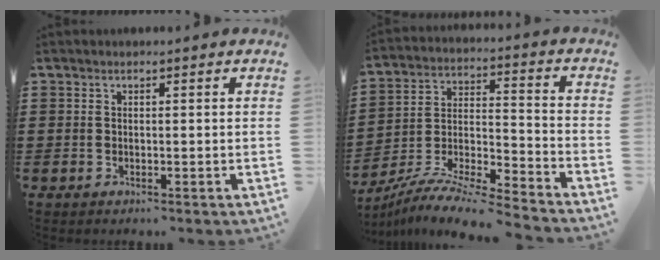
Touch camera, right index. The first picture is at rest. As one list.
[{"total": 8.7, "force": [-8.3, -0.1, 2.8], "torque": [-0.054, -0.003, -0.169]}]